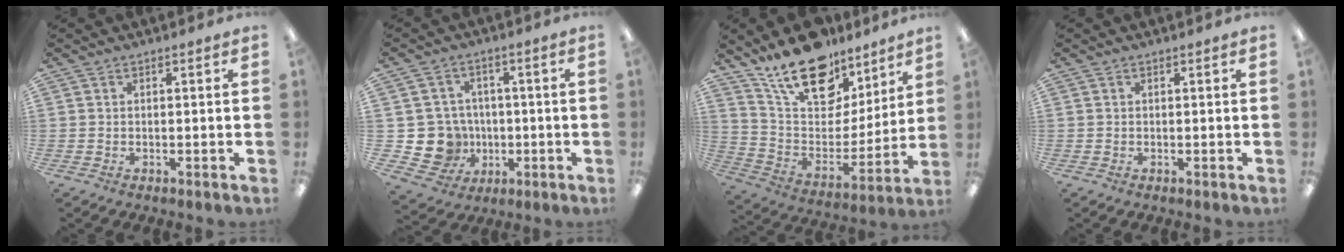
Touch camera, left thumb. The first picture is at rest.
{"total": 9.6, "force": [-1.3, 9.1, 2.5], "torque": [-0.081, 0.014, -0.011]}
{"total": 19.7, "force": [15.2, 9.5, 8.0], "torque": [-0.145, -0.102, 0.273]}
{"total": 0.0}